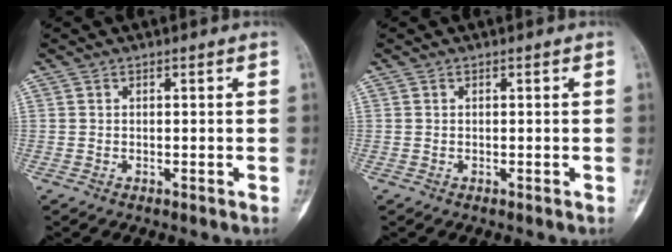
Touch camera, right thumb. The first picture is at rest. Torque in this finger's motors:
{"motor_torque": [0.14, -0.09, -0.16, -0.12, -0.03]}